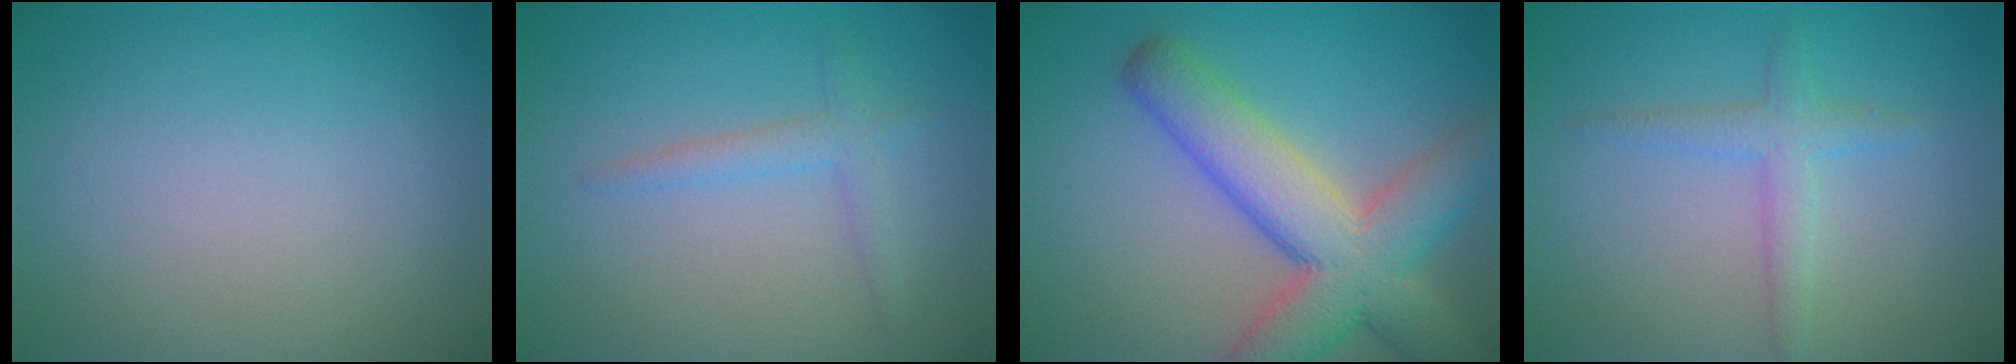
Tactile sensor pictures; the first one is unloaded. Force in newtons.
{"total": 1.8, "press": 1.8, "slide": 0.1}
{"total": 8.9, "press": 8.9, "slide": 0.4}
{"total": 2.2, "press": 2.2, "slide": 0.0}